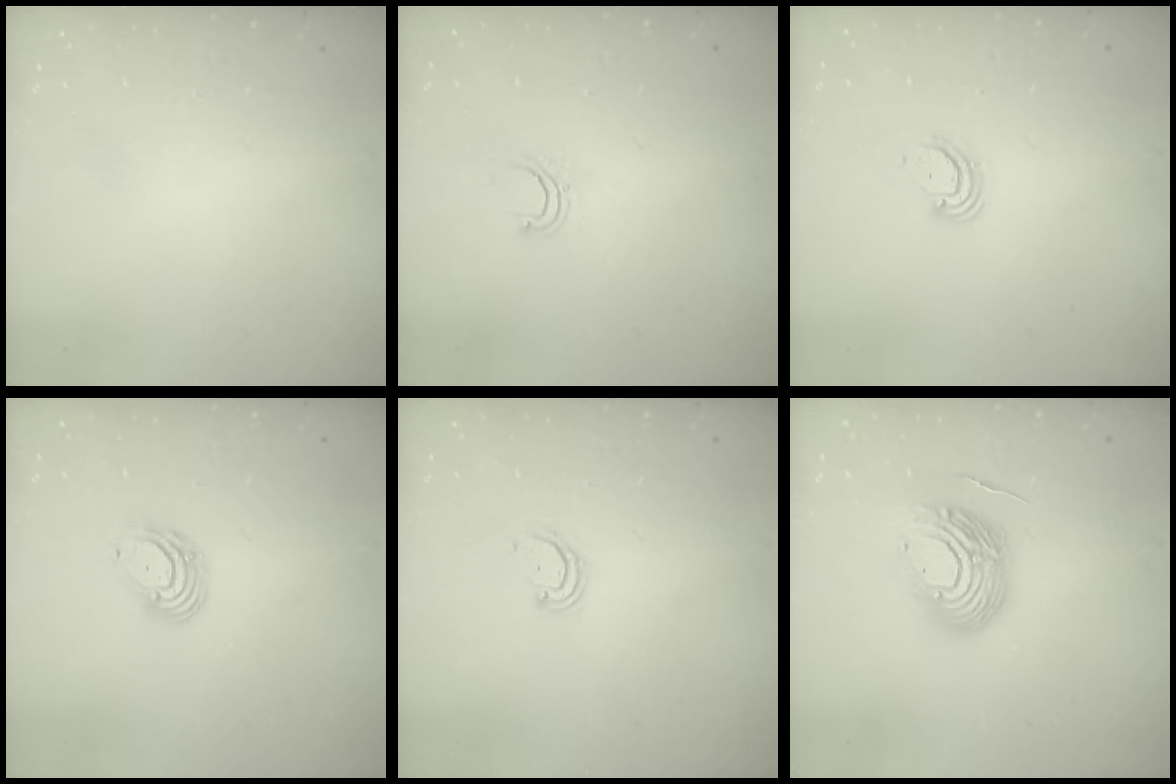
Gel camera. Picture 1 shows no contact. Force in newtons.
{"total": 4.2, "press": 4.1, "slide": 0.8}
{"total": 2.9, "press": 2.9, "slide": 0.2}
{"total": 6.5, "press": 6.5, "slide": 1.1}
{"total": 2.4, "press": 2.4, "slide": 0.2}
{"total": 15.1, "press": 15.0, "slide": 2.0}